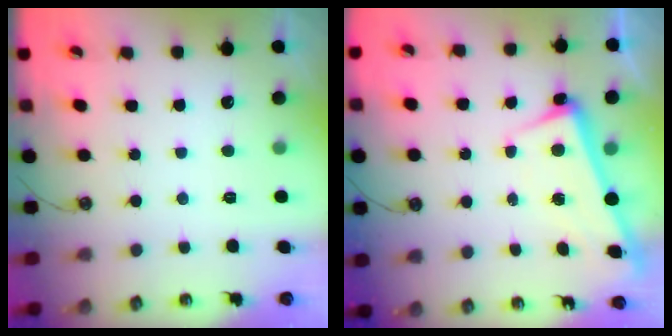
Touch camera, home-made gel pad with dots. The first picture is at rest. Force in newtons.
{"total": 2.3, "press": 2.1, "slide": 0.9}